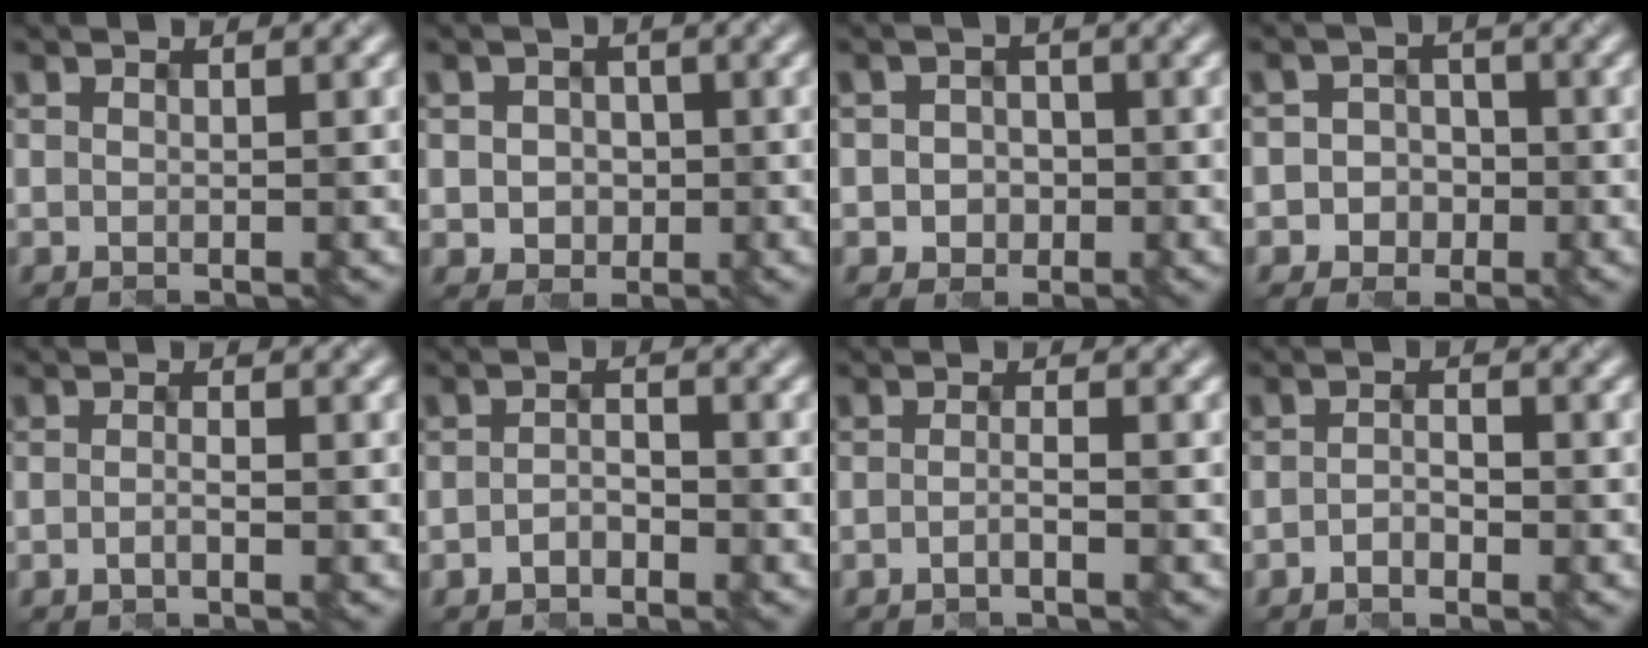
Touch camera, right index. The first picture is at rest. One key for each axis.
{"total": 2.7, "fx": -0.4, "fy": 2.4, "fz": 1.2, "tx": -0.020, "ty": -0.003, "tz": -0.009}
{"total": 2.5, "fx": -0.6, "fy": 2.2, "fz": 1.0, "tx": -0.012, "ty": -0.003, "tz": -0.015}
{"total": 2.7, "fx": -1.0, "fy": 2.4, "fz": 0.6, "tx": 0.006, "ty": -0.001, "tz": -0.024}
{"total": 1.0, "fx": -0.6, "fy": 0.2, "fz": 0.8, "tx": -0.016, "ty": 0.001, "tz": -0.016}
{"total": 1.8, "fx": -1.1, "fy": 1.0, "fz": 1.0, "tx": -0.020, "ty": 0.002, "tz": -0.023}
{"total": 1.3, "fx": -0.8, "fy": 0.2, "fz": 1.0, "tx": -0.016, "ty": 0.000, "tz": -0.021}
{"total": 1.6, "fx": -1.0, "fy": 0.7, "fz": 1.0, "tx": -0.017, "ty": 0.002, "tz": -0.023}